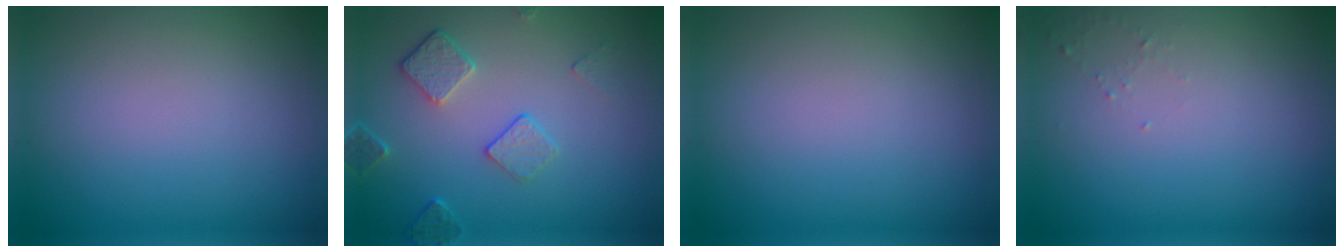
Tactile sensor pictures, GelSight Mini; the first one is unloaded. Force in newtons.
{"total": 2.7, "press": 2.0, "slide": 1.7}
{"total": 0.0}
{"total": 0.7, "press": 0.6, "slide": 0.2}